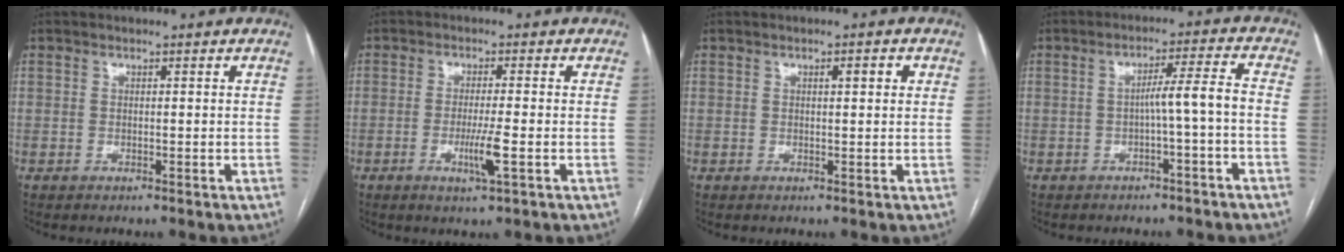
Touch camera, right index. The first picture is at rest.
{"total": 4.3, "force": [-1.3, -0.3, 4.1], "torque": [-0.079, -0.011, -0.023]}
{"total": 2.0, "force": [0.7, 0.5, 1.8], "torque": [-0.024, 0.003, 0.009]}
{"total": 4.9, "force": [-1.4, -0.5, 4.7], "torque": [-0.068, 0.015, -0.019]}